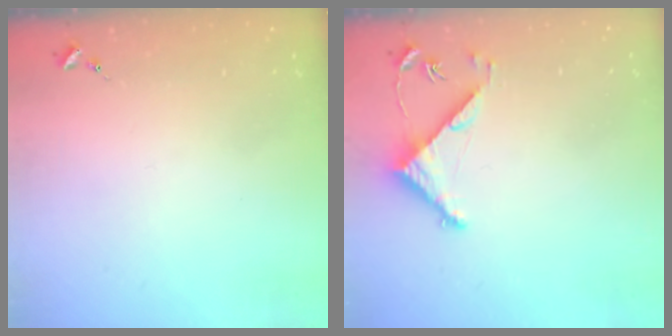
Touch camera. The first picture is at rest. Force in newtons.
{"total": 4.8, "press": 4.8, "slide": 0.3}